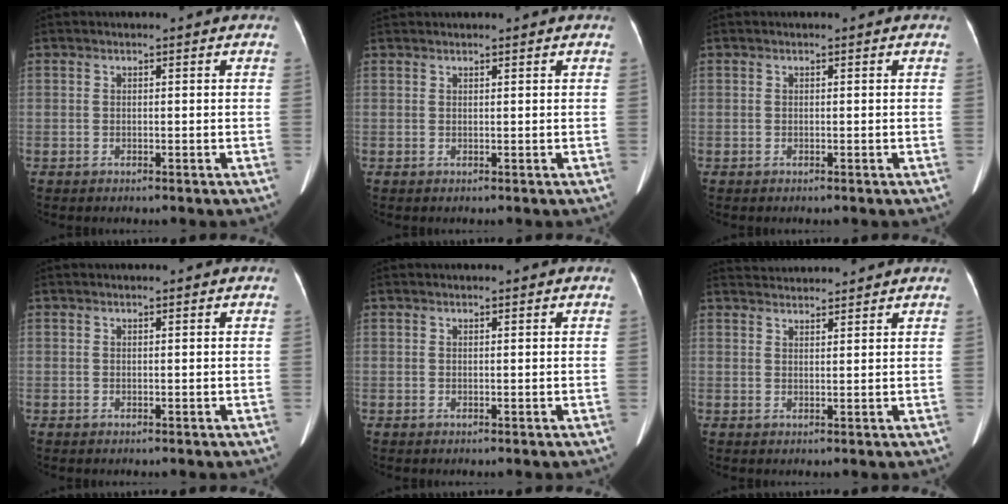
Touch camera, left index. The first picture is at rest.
{"total": 2.1, "force": [2.0, 0.1, 0.7], "torque": [-0.007, 0.029, 0.034]}
{"total": 0.0}
{"total": 0.0}
{"total": 0.6, "force": [0.5, 0.0, 0.2], "torque": [-0.005, 0.006, 0.010]}
{"total": 5.5, "force": [5.4, 0.1, 0.9], "torque": [-0.018, 0.033, 0.083]}